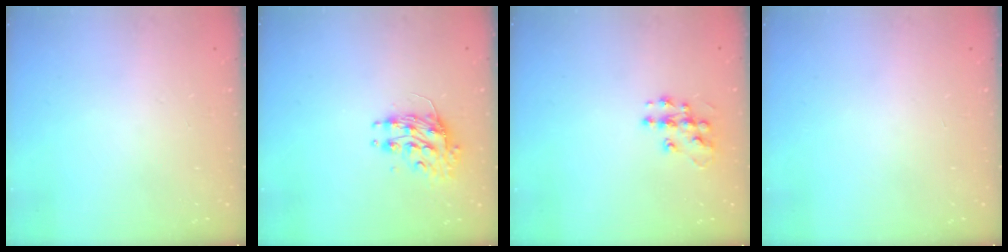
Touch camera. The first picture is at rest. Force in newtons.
{"total": 10.4, "press": 10.3, "slide": 0.8}
{"total": 9.6, "press": 9.6, "slide": 0.5}
{"total": 0.0}